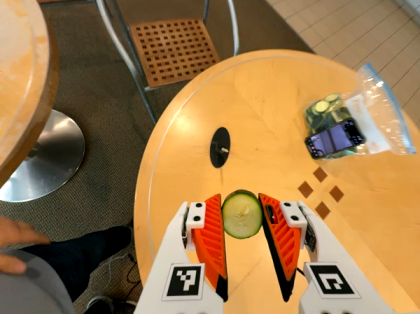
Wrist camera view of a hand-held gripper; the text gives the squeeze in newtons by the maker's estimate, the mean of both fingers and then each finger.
{"total": 6.2, "left": 6.1, "right": 6.3}